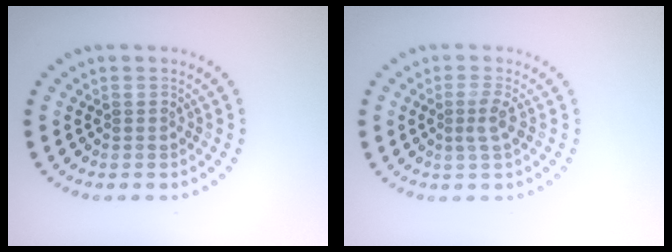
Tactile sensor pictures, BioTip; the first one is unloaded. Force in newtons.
{"total": 1.7, "press": 1.3, "slide": 1.2}